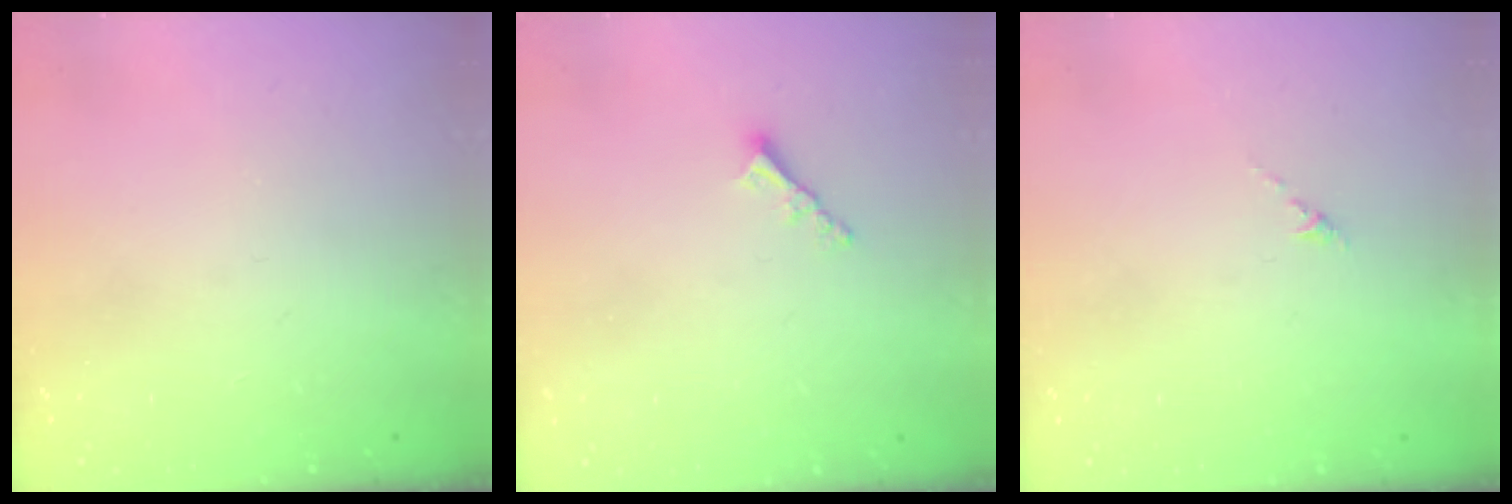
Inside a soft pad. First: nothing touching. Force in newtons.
{"total": 2.3, "press": 2.3, "slide": 0.1}
{"total": 0.0}